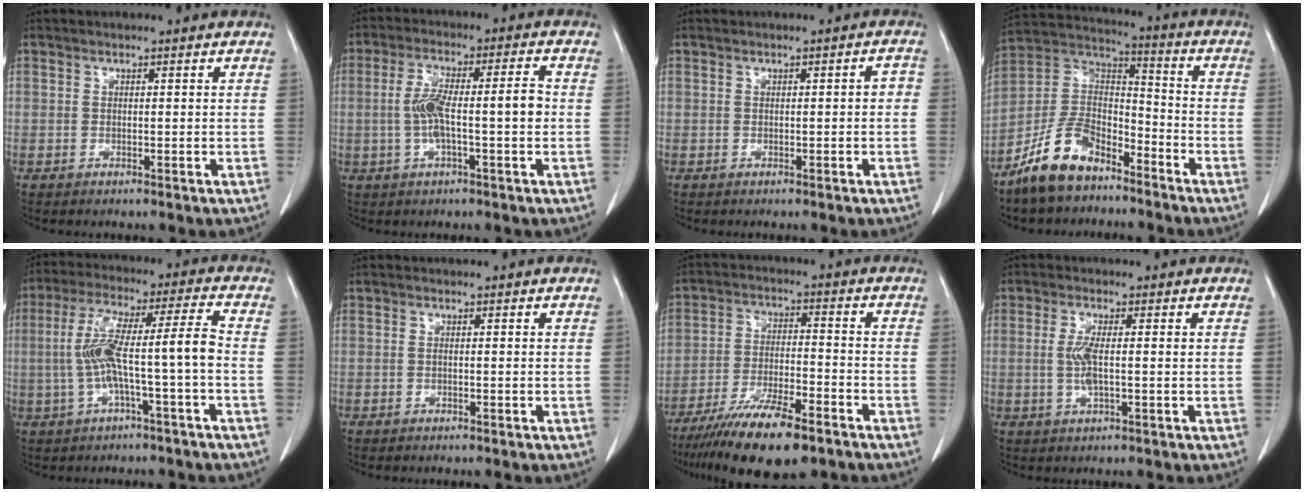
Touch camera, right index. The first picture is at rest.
{"total": 8.4, "force": [-0.7, 1.4, 8.2], "torque": [-0.156, 0.024, -0.011]}
{"total": 1.4, "force": [-0.2, 0.4, 1.3], "torque": [-0.011, 0.004, -0.003]}
{"total": 12.2, "force": [-8.9, 5.6, 6.3], "torque": [-0.136, 0.019, -0.174]}
{"total": 10.4, "force": [-1.6, 0.1, 10.3], "torque": [-0.200, 0.036, -0.027]}
{"total": 0.0}
{"total": 13.3, "force": [-9.5, 2.9, 8.8], "torque": [-0.155, -0.024, -0.165]}
{"total": 3.6, "force": [0.1, 0.8, 3.5], "torque": [-0.075, -0.003, 0.002]}